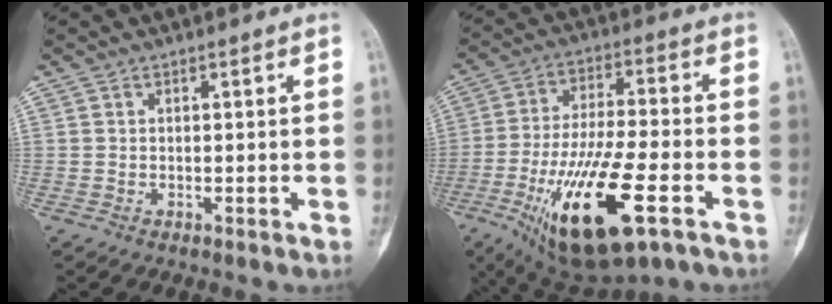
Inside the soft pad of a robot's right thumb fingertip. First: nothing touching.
{"total": 21.7, "force": [-9.0, 7.0, 18.5], "torque": [-0.372, 0.008, -0.144]}